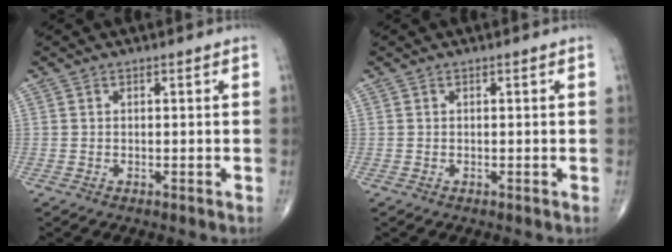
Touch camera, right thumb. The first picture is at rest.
{"total": 0.0}